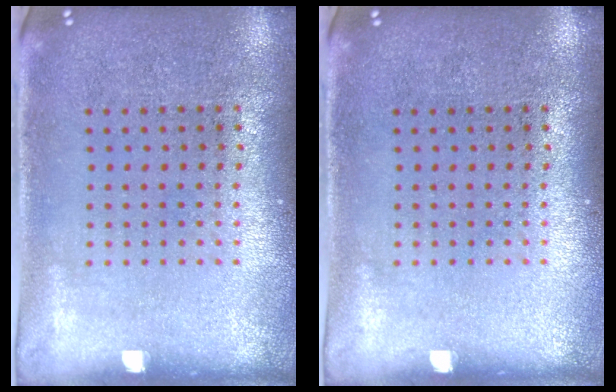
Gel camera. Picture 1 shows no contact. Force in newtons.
{"total": 0.0}